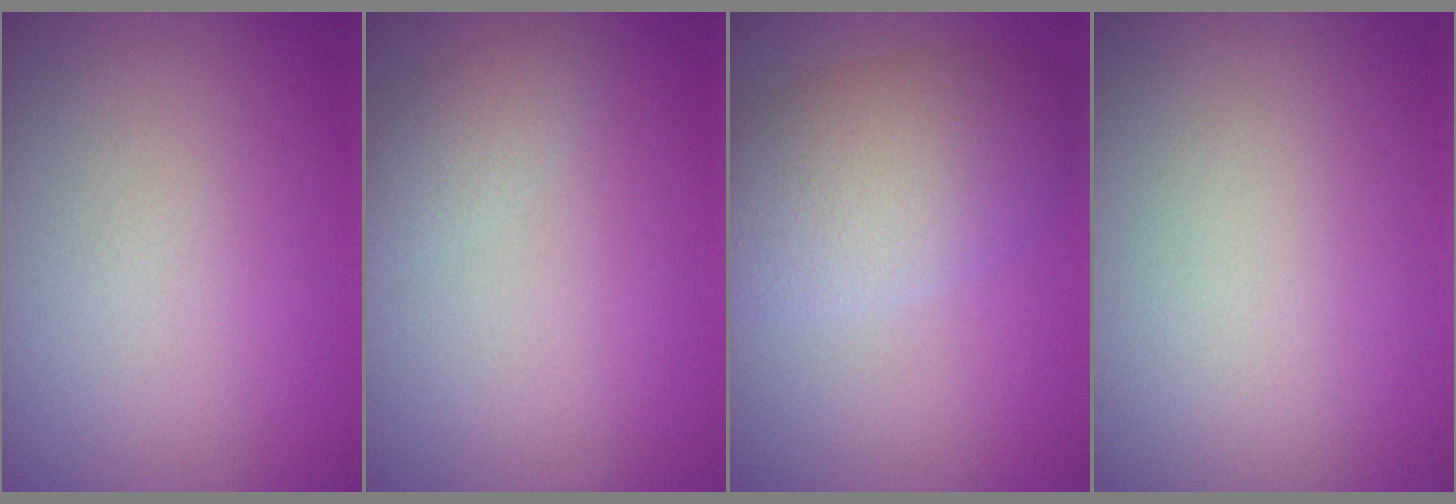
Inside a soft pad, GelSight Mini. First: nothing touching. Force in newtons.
{"total": 1.5, "press": 1.5, "slide": 0.1}
{"total": 7.0, "press": 7.0, "slide": 0.2}
{"total": 0.0}